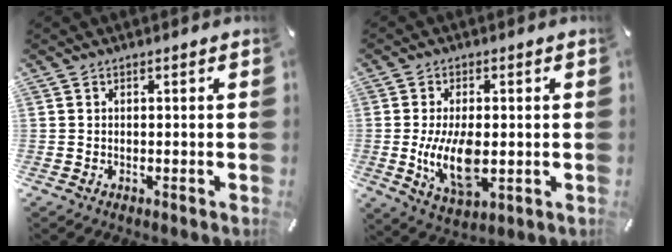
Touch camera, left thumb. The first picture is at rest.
{"total": 11.4, "force": [-1.0, 5.9, 9.7], "torque": [-0.199, -0.019, -0.017]}